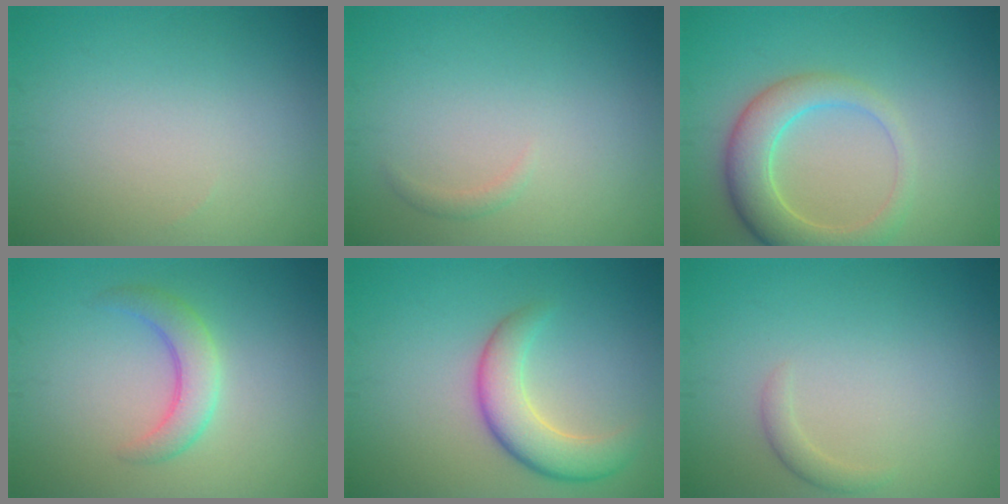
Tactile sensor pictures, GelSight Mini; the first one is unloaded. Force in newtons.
{"total": 0.7, "press": 0.7, "slide": 0.0}
{"total": 5.2, "press": 5.1, "slide": 0.4}
{"total": 3.0, "press": 3.0, "slide": 0.2}
{"total": 4.8, "press": 4.8, "slide": 0.3}
{"total": 1.1, "press": 1.1, "slide": 0.0}